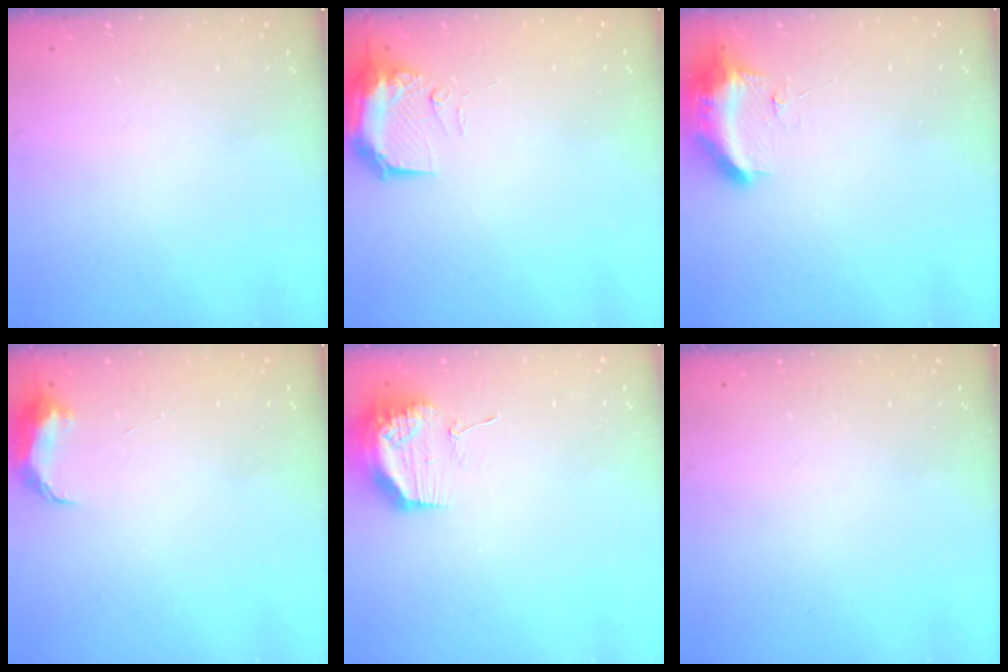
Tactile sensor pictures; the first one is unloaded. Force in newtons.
{"total": 11.4, "press": 10.0, "slide": 5.4}
{"total": 10.0, "press": 10.0, "slide": 0.4}
{"total": 7.0, "press": 6.9, "slide": 0.6}
{"total": 17.9, "press": 13.8, "slide": 11.4}
{"total": 0.0}